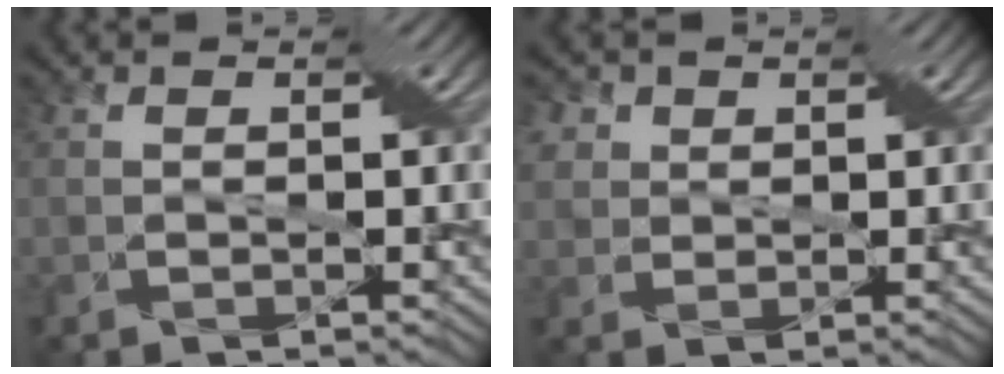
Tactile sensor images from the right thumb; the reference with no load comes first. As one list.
[{"total": 4.1, "force": [1.7, 3.5, 1.4], "torque": [-0.051, 0.015, 0.030]}]